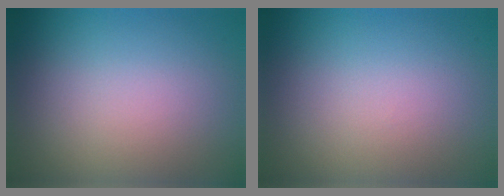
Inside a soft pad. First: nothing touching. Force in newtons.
{"total": 0.0}